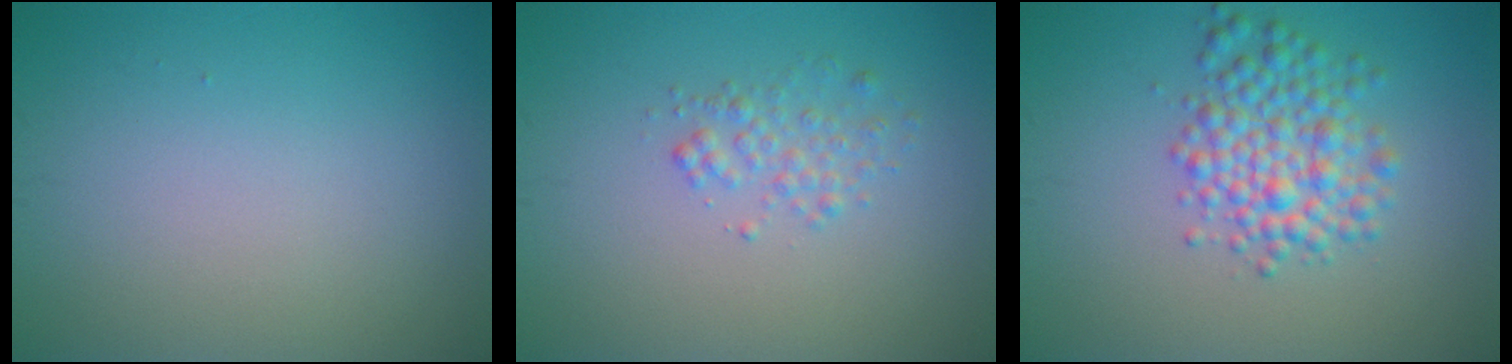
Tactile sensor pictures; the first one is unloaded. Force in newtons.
{"total": 1.6, "press": 1.6, "slide": 0.1}
{"total": 4.5, "press": 4.5, "slide": 0.1}